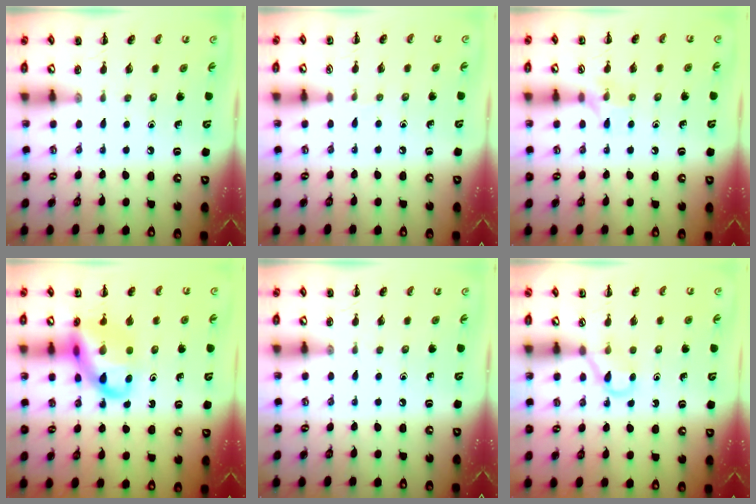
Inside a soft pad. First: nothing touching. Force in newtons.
{"total": 2.9, "press": 2.8, "slide": 1.0}
{"total": 6.4, "press": 6.4, "slide": 0.9}
{"total": 14.3, "press": 13.8, "slide": 3.4}
{"total": 0.0}
{"total": 3.0, "press": 2.8, "slide": 1.1}